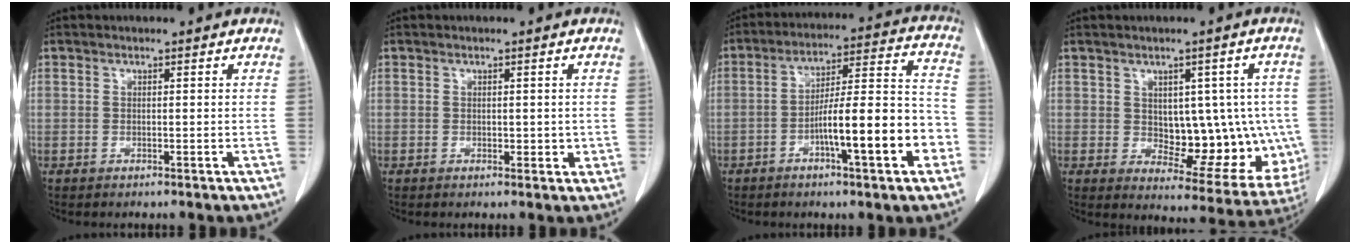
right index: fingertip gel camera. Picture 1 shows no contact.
{"total": 1.7, "force": [0.0, 1.1, 1.2], "torque": [-0.012, 0.001, 0.005]}
{"total": 14.5, "force": [-5.1, 1.7, 13.5], "torque": [-0.206, 0.020, -0.075]}
{"total": 12.8, "force": [-0.1, 7.1, 10.6], "torque": [-0.116, 0.014, 0.027]}